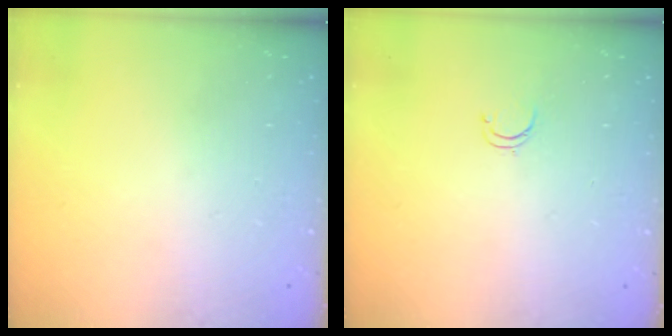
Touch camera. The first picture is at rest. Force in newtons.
{"total": 3.1, "press": 3.1, "slide": 0.4}